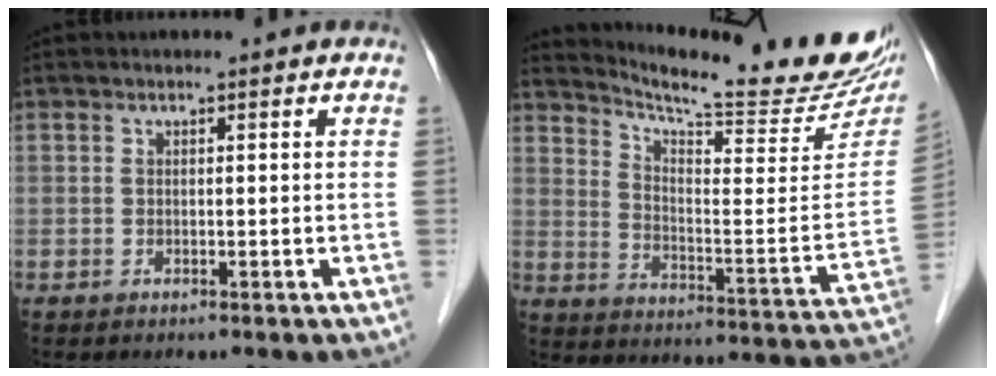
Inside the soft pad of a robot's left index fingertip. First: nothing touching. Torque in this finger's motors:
{"motor_torque": [-1.02, -1.12, 0.08, 0.02]}